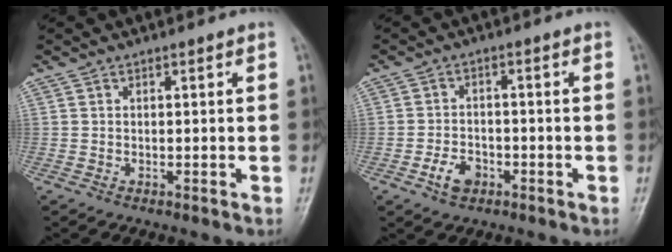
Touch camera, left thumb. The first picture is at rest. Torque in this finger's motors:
{"motor_torque": [-0.24, 0.70, 0.35, 0.31, 0.01]}